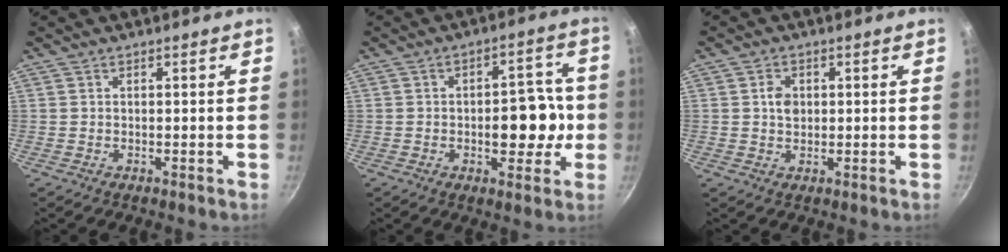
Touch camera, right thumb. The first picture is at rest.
{"total": 11.1, "force": [-1.4, 6.0, 9.3], "torque": [-0.084, 0.029, -0.017]}
{"total": 3.2, "force": [0.5, 2.5, 1.9], "torque": [-0.020, 0.000, 0.007]}